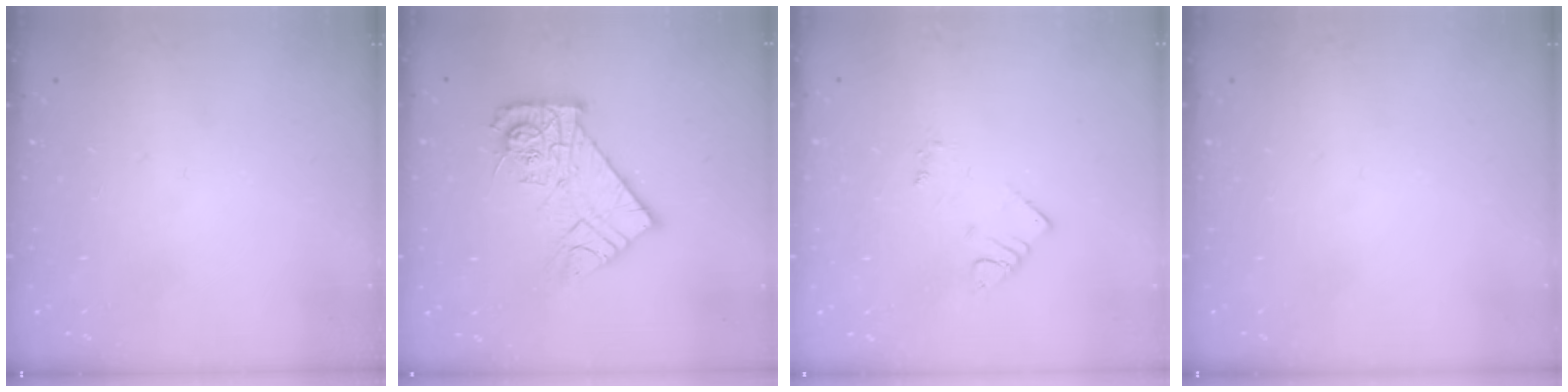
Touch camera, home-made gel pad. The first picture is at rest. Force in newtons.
{"total": 14.6, "press": 14.6, "slide": 1.4}
{"total": 2.9, "press": 2.9, "slide": 0.3}
{"total": 0.0}